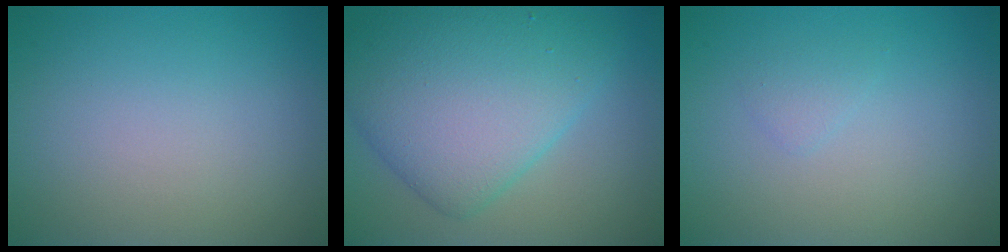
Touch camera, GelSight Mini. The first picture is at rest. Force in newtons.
{"total": 8.5, "press": 8.5, "slide": 0.4}
{"total": 0.8, "press": 0.8, "slide": 0.1}